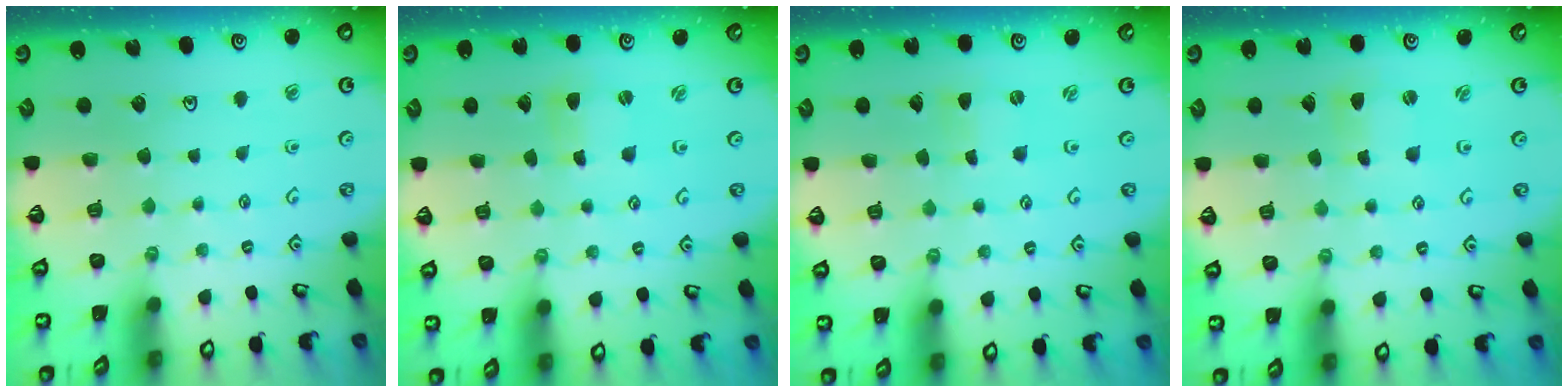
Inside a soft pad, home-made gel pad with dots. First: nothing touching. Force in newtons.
{"total": 0.7, "press": 0.7, "slide": 0.1}
{"total": 0.0}
{"total": 1.1, "press": 1.0, "slide": 0.2}